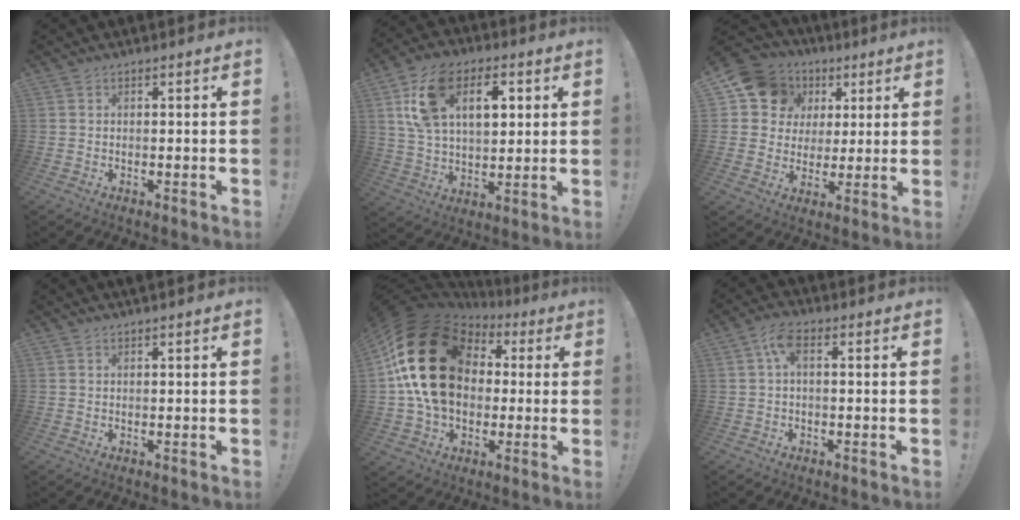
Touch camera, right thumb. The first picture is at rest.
{"total": 17.9, "force": [6.5, 11.3, 12.4], "torque": [-0.205, -0.002, 0.118]}
{"total": 12.8, "force": [5.8, 10.7, 4.1], "torque": [-0.059, -0.030, 0.121]}
{"total": 0.7, "force": [0.7, -0.1, 0.2], "torque": [0.004, -0.002, 0.010]}
{"total": 26.5, "force": [4.9, 19.1, 17.7], "torque": [-0.311, -0.003, 0.110]}
{"total": 5.4, "force": [0.7, 1.9, 5.0], "torque": [-0.102, 0.004, 0.013]}